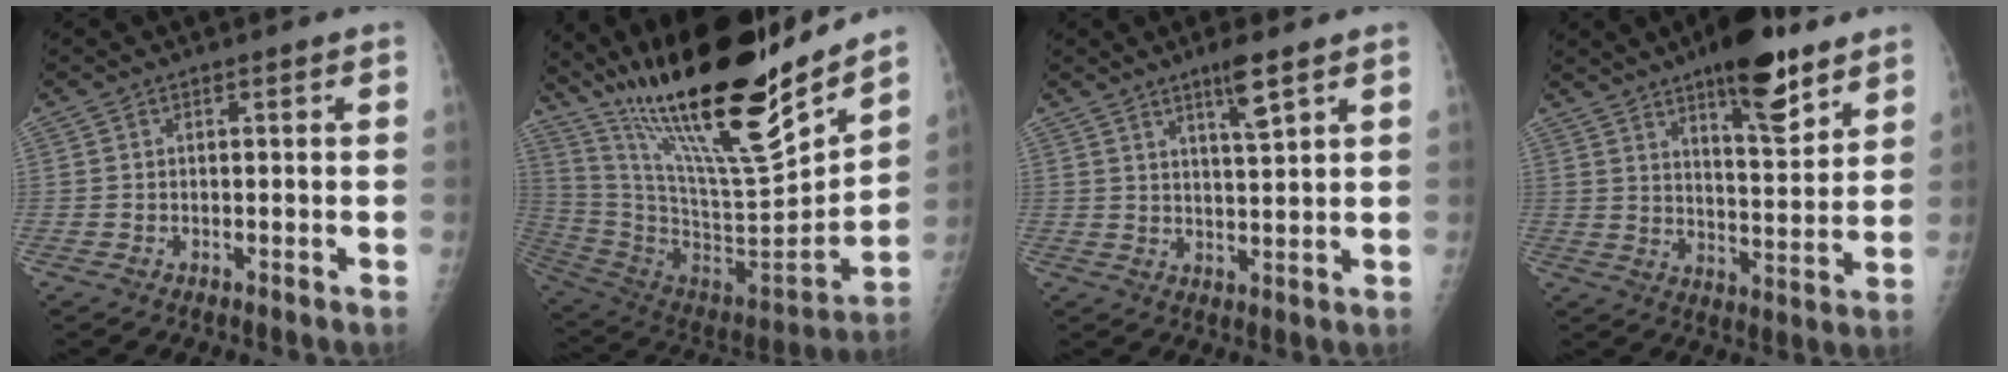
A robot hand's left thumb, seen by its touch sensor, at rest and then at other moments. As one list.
[{"total": 31.4, "force": [23.2, 5.9, 20.3], "torque": [-0.309, -0.114, 0.402]}, {"total": 5.5, "force": [3.5, 0.5, 4.2], "torque": [-0.071, -0.024, 0.062]}, {"total": 14.1, "force": [9.2, 4.4, 9.7], "torque": [-0.115, -0.057, 0.140]}]